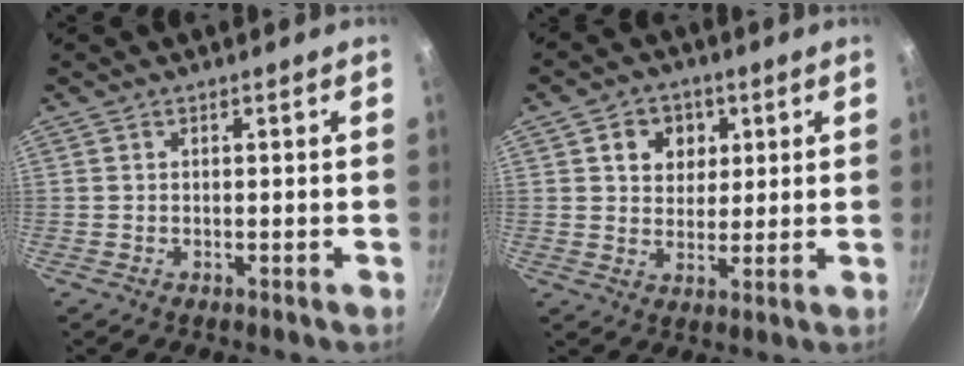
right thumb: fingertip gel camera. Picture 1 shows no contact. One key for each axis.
{"total": 7.1, "fx": 2.3, "fy": 5.9, "fz": 3.0, "tx": -0.016, "ty": -0.004, "tz": 0.032}